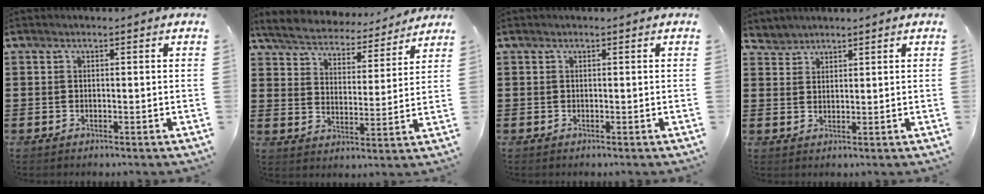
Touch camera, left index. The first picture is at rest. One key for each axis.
{"total": 5.1, "fx": 5.1, "fy": 0.5, "fz": 0.7, "tx": -0.042, "ty": -0.037, "tz": 0.084}
{"total": 0.0}
{"total": 2.1, "fx": 2.0, "fy": 0.4, "fz": -0.3, "tx": 0.000, "ty": 0.000, "tz": 0.042}